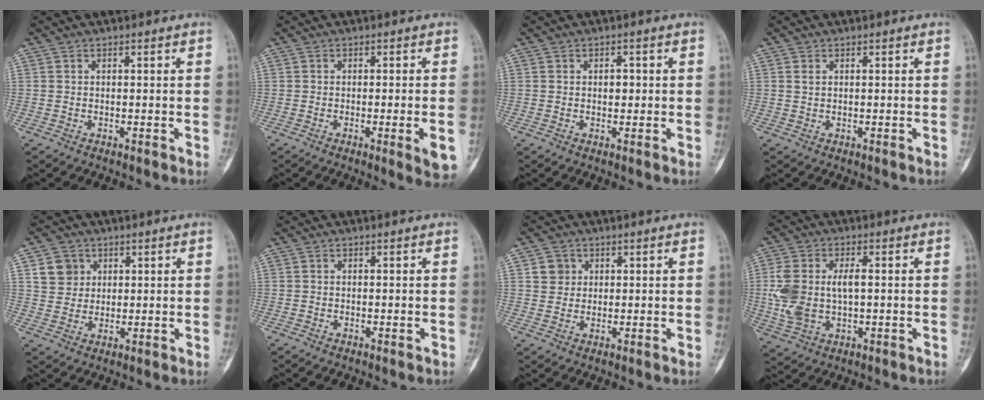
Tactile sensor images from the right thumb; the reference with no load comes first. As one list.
[{"total": 5.7, "force": [-1.8, 0.9, 5.3], "torque": [-0.067, -0.002, -0.020]}, {"total": 1.8, "force": [0.1, 1.0, 1.4], "torque": [-0.009, 0.002, -0.002]}, {"total": 0.7, "force": [0.2, 0.3, 0.6], "torque": [-0.012, 0.007, 0.007]}, {"total": 5.4, "force": [2.1, 4.8, 1.4], "torque": [-0.001, -0.006, 0.040]}, {"total": 0.0}, {"total": 3.5, "force": [1.2, 3.2, 0.7], "torque": [0.008, -0.003, 0.018]}, {"total": 10.6, "force": [0.0, 5.9, 8.8], "torque": [-0.194, 0.010, 0.008]}]